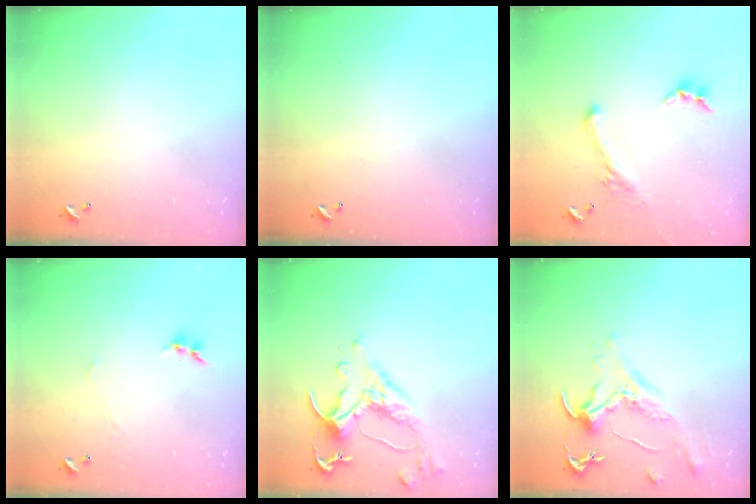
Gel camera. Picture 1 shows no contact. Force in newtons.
{"total": 0.0}
{"total": 1.9, "press": 1.3, "slide": 1.4}
{"total": 0.0}
{"total": 4.0, "press": 3.7, "slide": 1.4}
{"total": 1.6, "press": 1.4, "slide": 0.7}